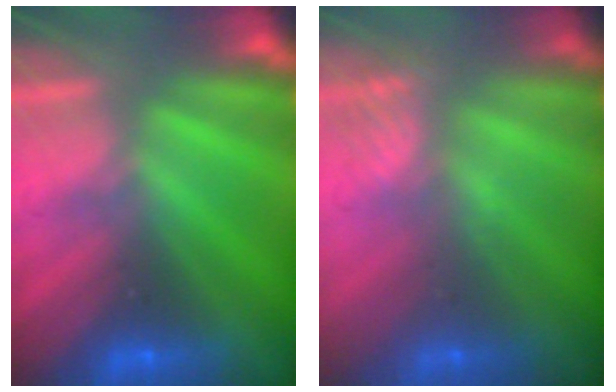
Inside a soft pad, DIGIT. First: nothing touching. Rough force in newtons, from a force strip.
{"total": 2.4}